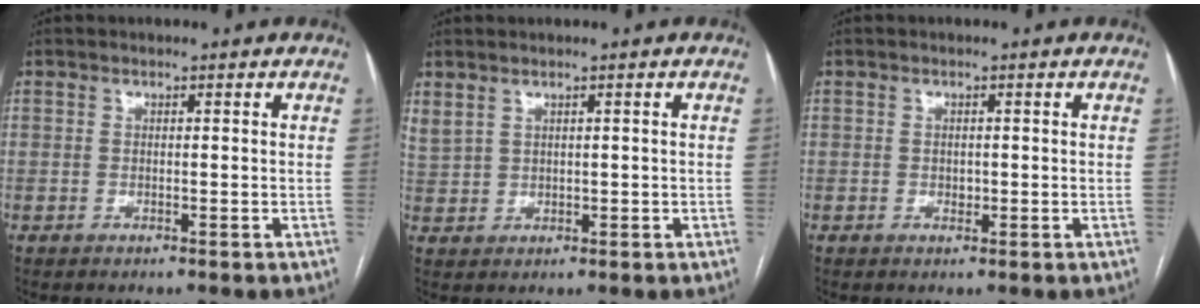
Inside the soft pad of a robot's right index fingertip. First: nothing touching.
{"total": 2.9, "force": [1.9, 1.7, 1.5], "torque": [-0.045, 0.013, 0.054]}
{"total": 0.9, "force": [-0.1, 0.7, 0.6], "torque": [-0.009, 0.001, -0.001]}